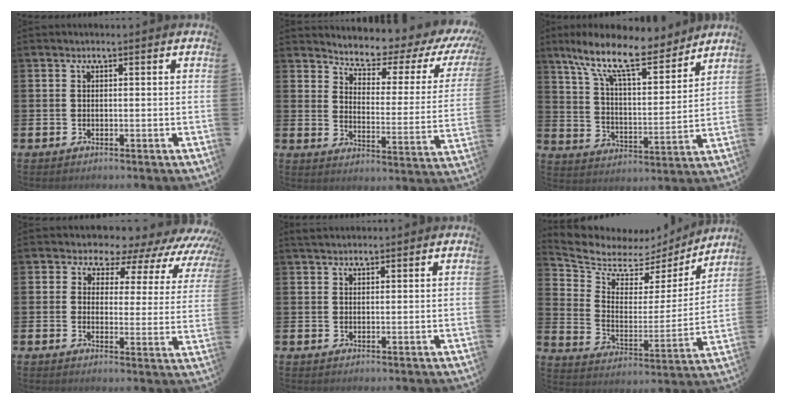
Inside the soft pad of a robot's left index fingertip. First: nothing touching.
{"total": 5.4, "force": [5.0, 1.5, 1.4], "torque": [-0.047, -0.049, 0.076]}
{"total": 12.9, "force": [10.2, 3.5, 7.1], "torque": [-0.158, -0.056, 0.173]}
{"total": 5.5, "force": [4.8, 2.6, 0.7], "torque": [-0.023, -0.056, 0.071]}
{"total": 1.9, "force": [1.8, 0.6, 0.4], "torque": [0.003, -0.003, 0.031]}
{"total": 6.8, "force": [5.8, 3.2, 1.3], "torque": [-0.065, -0.044, 0.096]}